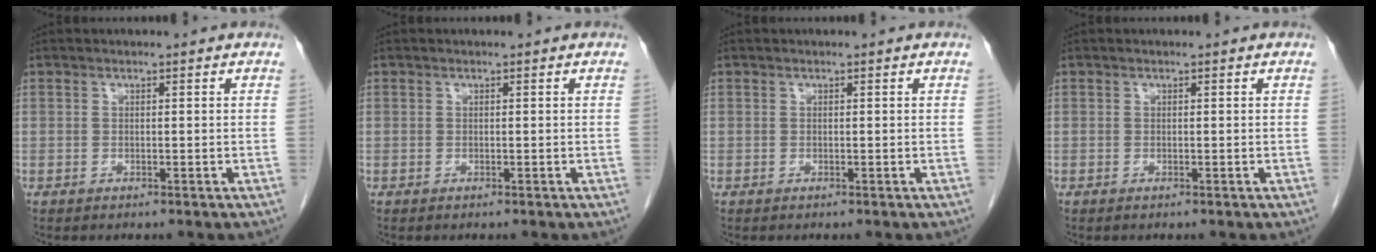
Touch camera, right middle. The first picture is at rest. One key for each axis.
{"total": 0.0}
{"total": 0.0}
{"total": 0.0}